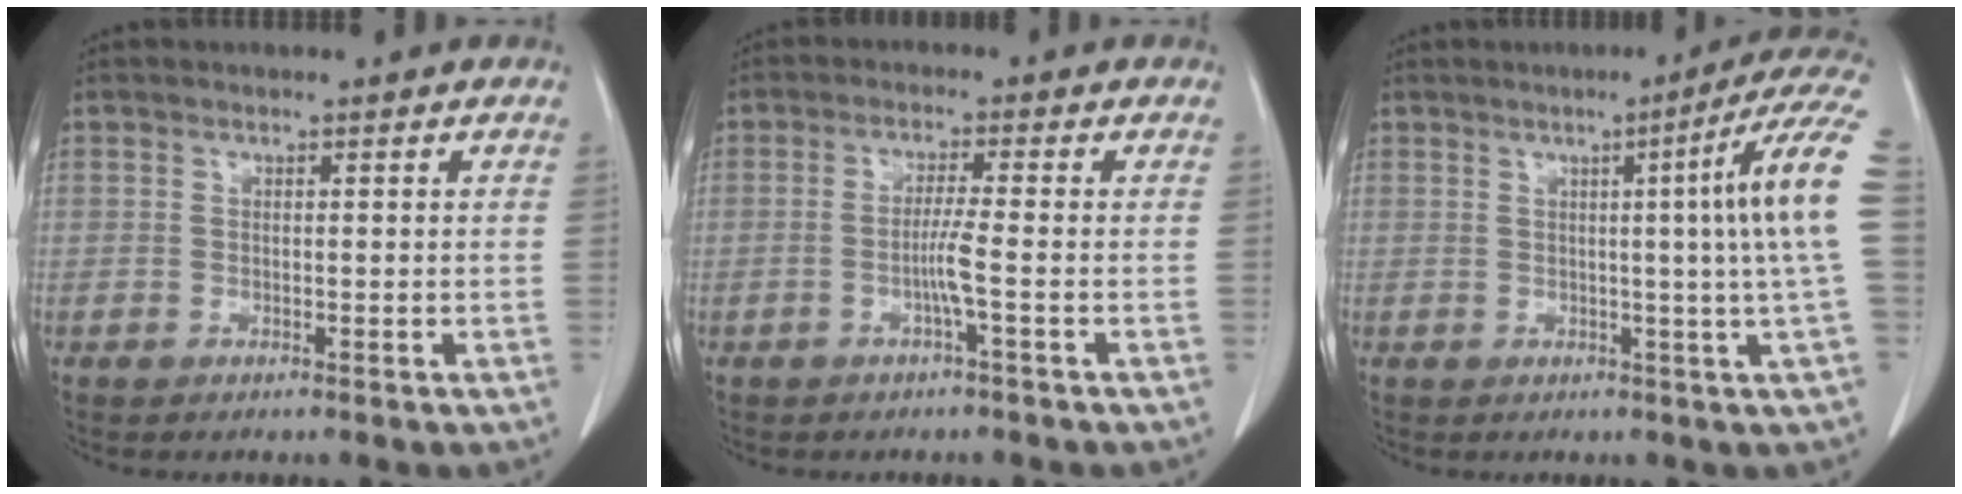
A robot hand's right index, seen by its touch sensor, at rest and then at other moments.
{"total": 3.3, "force": [-1.1, -0.7, 3.0], "torque": [-0.060, -0.001, -0.021]}
{"total": 11.0, "force": [1.0, -2.5, 10.7], "torque": [-0.126, 0.004, 0.007]}